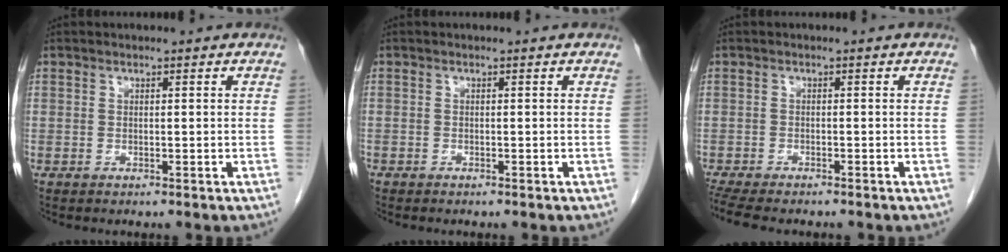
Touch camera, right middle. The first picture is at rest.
{"total": 0.5, "force": [-0.5, 0.2, 0.2], "torque": [-0.003, 0.000, -0.006]}
{"total": 8.6, "force": [-7.3, 2.1, 4.0], "torque": [-0.067, -0.008, -0.112]}